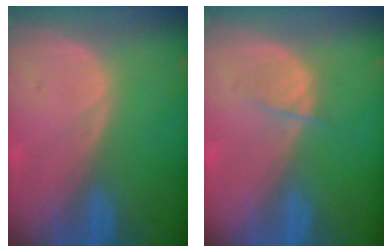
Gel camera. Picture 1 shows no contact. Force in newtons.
{"total": 1.9, "press": 1.9, "slide": 0.4}